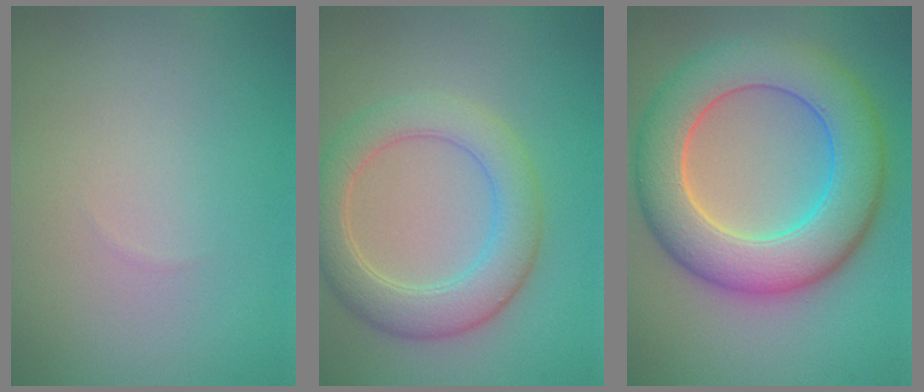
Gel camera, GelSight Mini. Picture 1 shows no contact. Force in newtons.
{"total": 5.0, "press": 5.0, "slide": 0.4}
{"total": 9.3, "press": 9.3, "slide": 0.5}